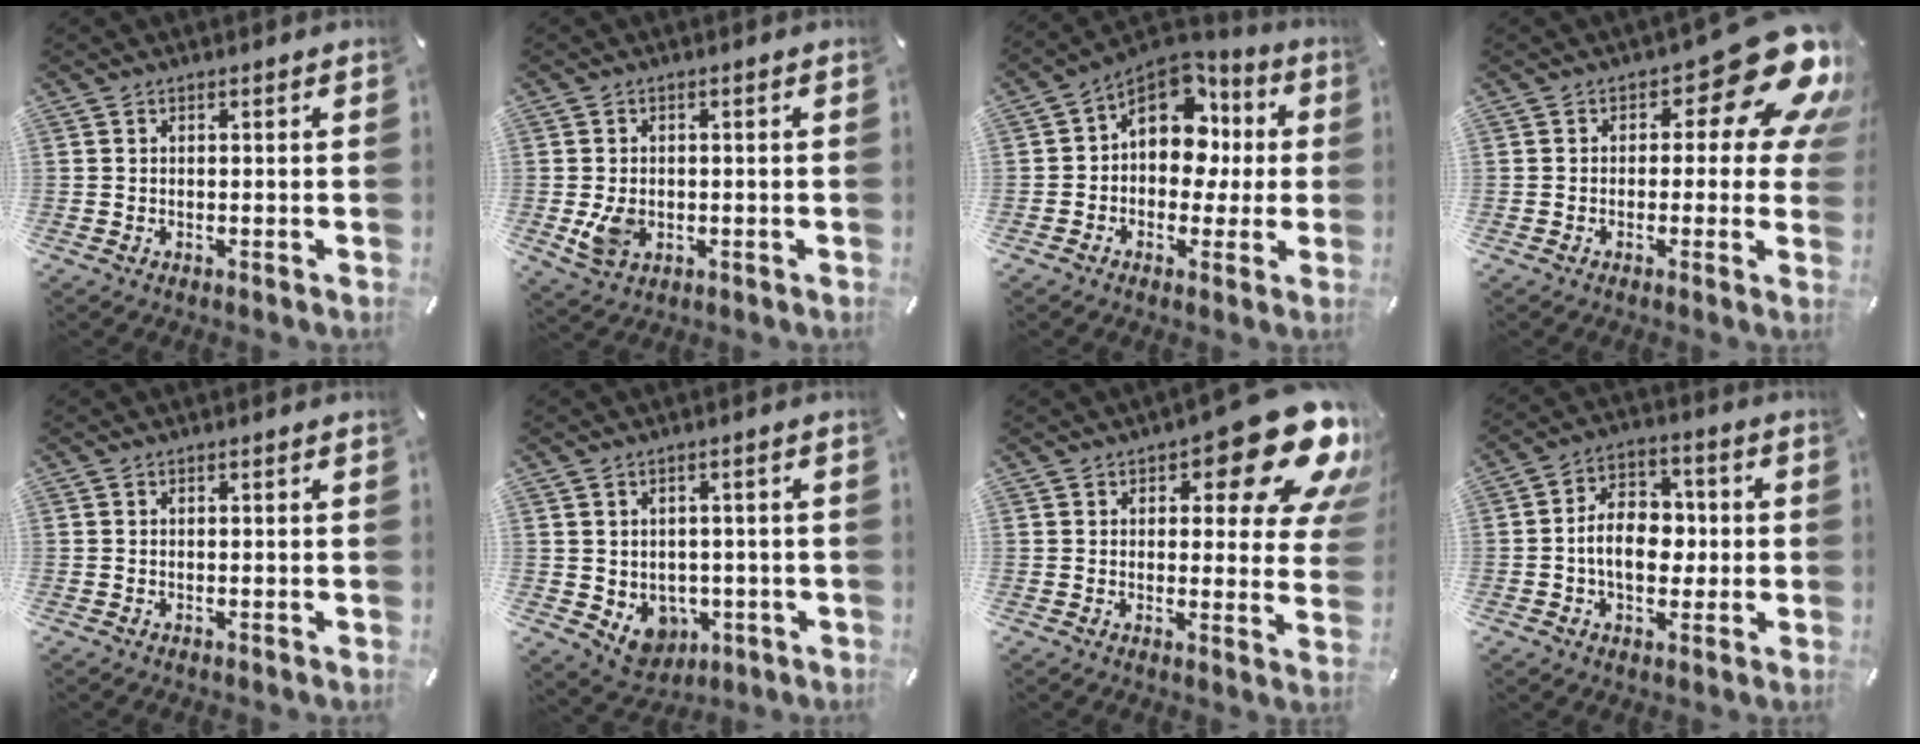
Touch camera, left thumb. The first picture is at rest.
{"total": 5.3, "force": [-0.6, 4.1, 3.3], "torque": [-0.060, -0.006, -0.012]}
{"total": 13.8, "force": [3.6, 10.2, 8.5], "torque": [-0.125, -0.018, 0.071]}
{"total": 16.7, "force": [7.4, 7.7, 12.8], "torque": [-0.153, -0.051, 0.122]}
{"total": 0.0}
{"total": 5.6, "force": [-0.4, 5.2, 1.9], "torque": [-0.031, -0.008, -0.006]}
{"total": 17.9, "force": [10.0, 6.9, 13.1], "torque": [-0.167, -0.068, 0.165]}
{"total": 10.9, "force": [-1.3, 7.9, 7.4], "torque": [-0.130, 0.014, -0.024]}